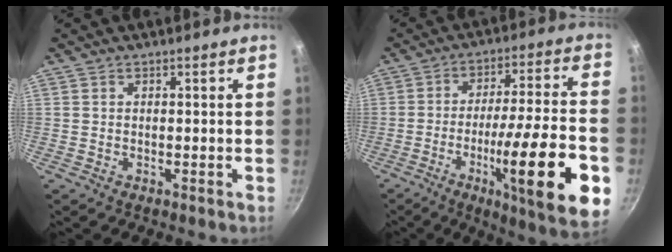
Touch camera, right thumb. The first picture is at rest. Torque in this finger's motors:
{"motor_torque": [2.58, 2.43, 2.25, -0.49, 0.36]}